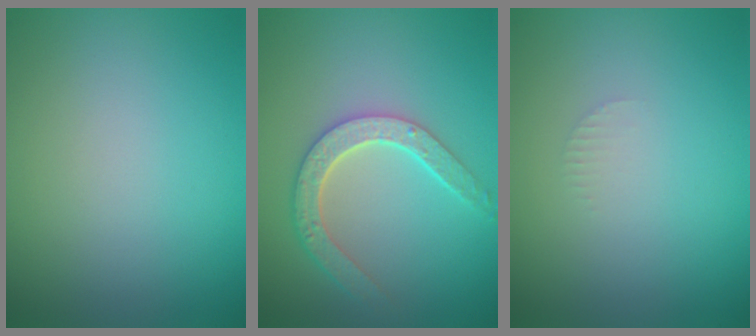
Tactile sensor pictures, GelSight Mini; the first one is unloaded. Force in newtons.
{"total": 4.6, "press": 3.6, "slide": 2.8}
{"total": 0.7, "press": 0.6, "slide": 0.1}